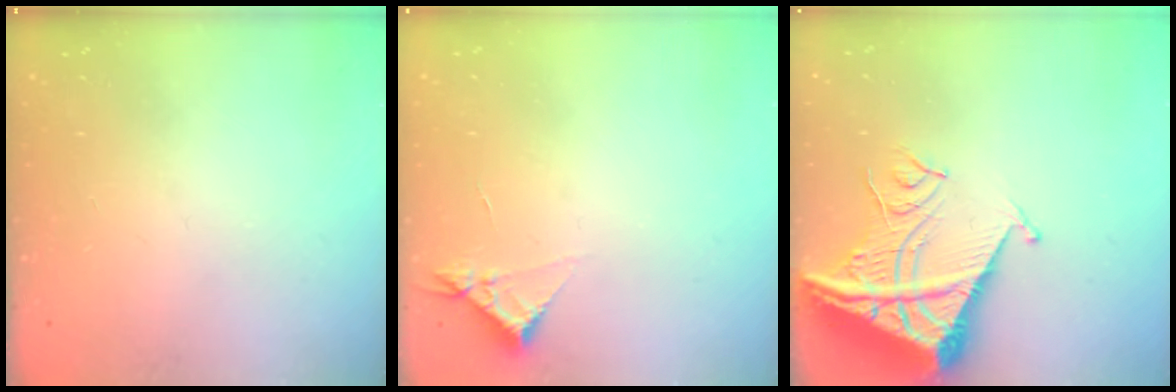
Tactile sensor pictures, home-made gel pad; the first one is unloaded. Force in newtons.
{"total": 3.1, "press": 3.1, "slide": 0.5}
{"total": 11.9, "press": 11.8, "slide": 1.2}